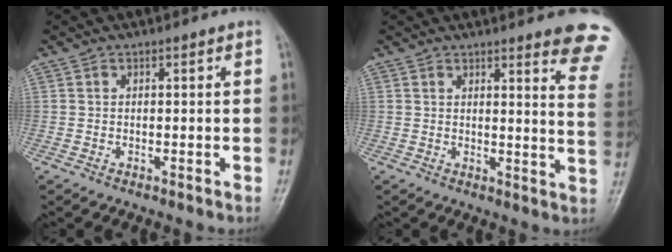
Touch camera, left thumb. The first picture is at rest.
{"total": 11.6, "force": [9.6, 1.3, 6.4], "torque": [-0.048, -0.071, 0.088]}